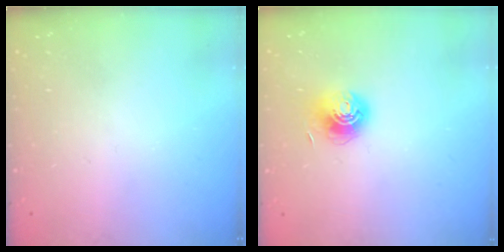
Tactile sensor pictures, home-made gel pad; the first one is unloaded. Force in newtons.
{"total": 7.0, "press": 7.0, "slide": 0.5}